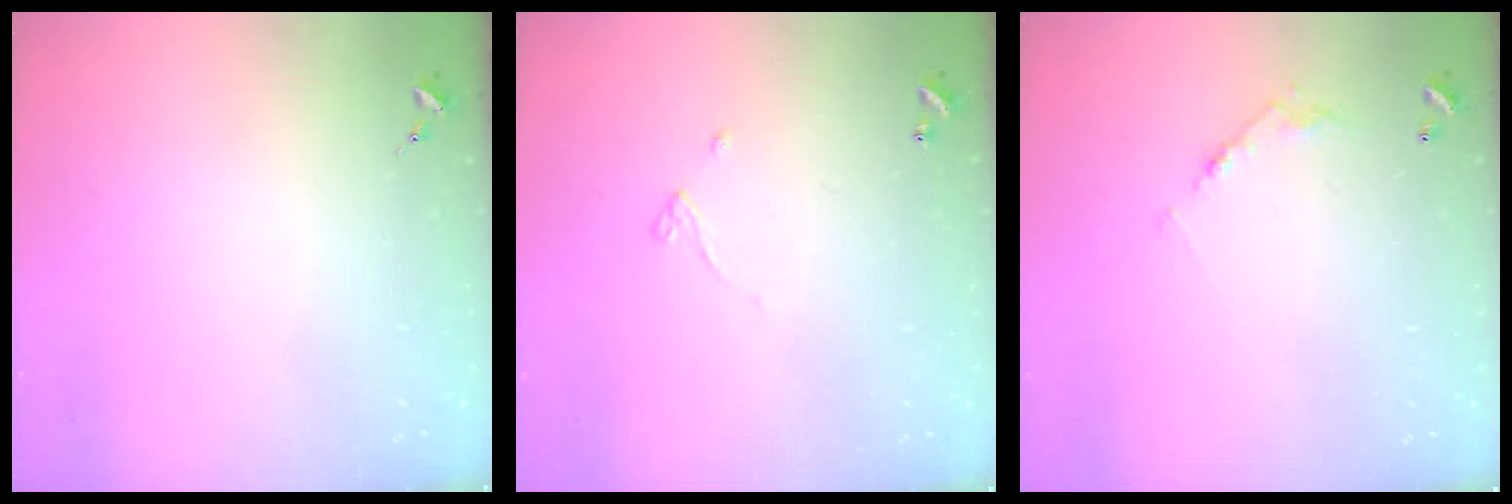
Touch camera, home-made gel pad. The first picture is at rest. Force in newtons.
{"total": 3.2, "press": 3.1, "slide": 0.3}
{"total": 6.0, "press": 6.0, "slide": 0.3}